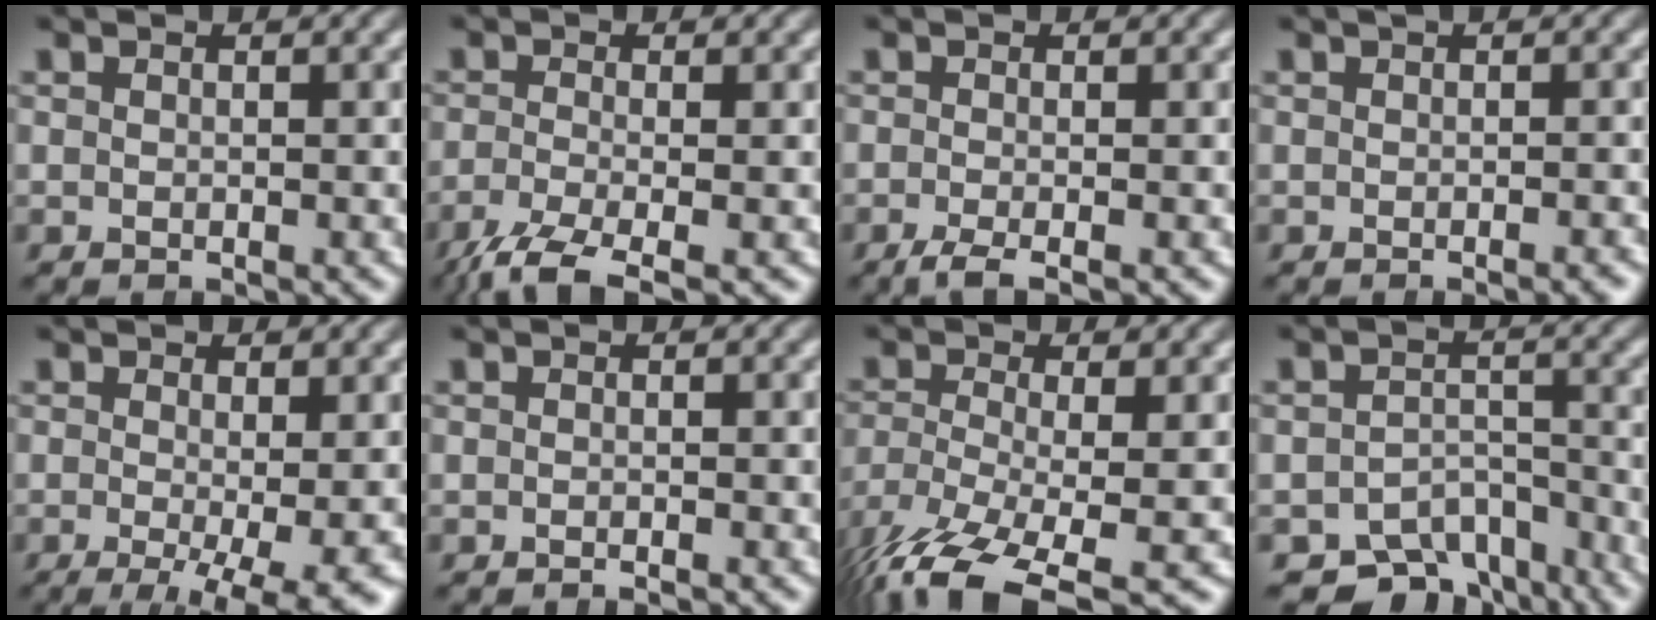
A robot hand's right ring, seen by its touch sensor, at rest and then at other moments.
{"total": 5.5, "force": [-4.1, 2.1, 3.0], "torque": [-0.072, -0.032, -0.050]}
{"total": 2.7, "force": [-2.1, 1.1, 1.3], "torque": [-0.039, -0.016, -0.029]}
{"total": 0.9, "force": [-0.5, -0.2, 0.7], "torque": [-0.008, 0.010, -0.013]}
{"total": 7.4, "force": [-4.2, 2.4, 5.6], "torque": [-0.088, -0.040, -0.044]}
{"total": 0.6, "force": [-0.6, 0.2, 0.0], "torque": [-0.005, 0.002, -0.012]}
{"total": 8.5, "force": [-5.4, 4.3, 4.9], "torque": [-0.125, -0.058, -0.059]}
{"total": 8.5, "force": [-6.8, 4.6, 2.4], "torque": [-0.024, -0.020, -0.108]}